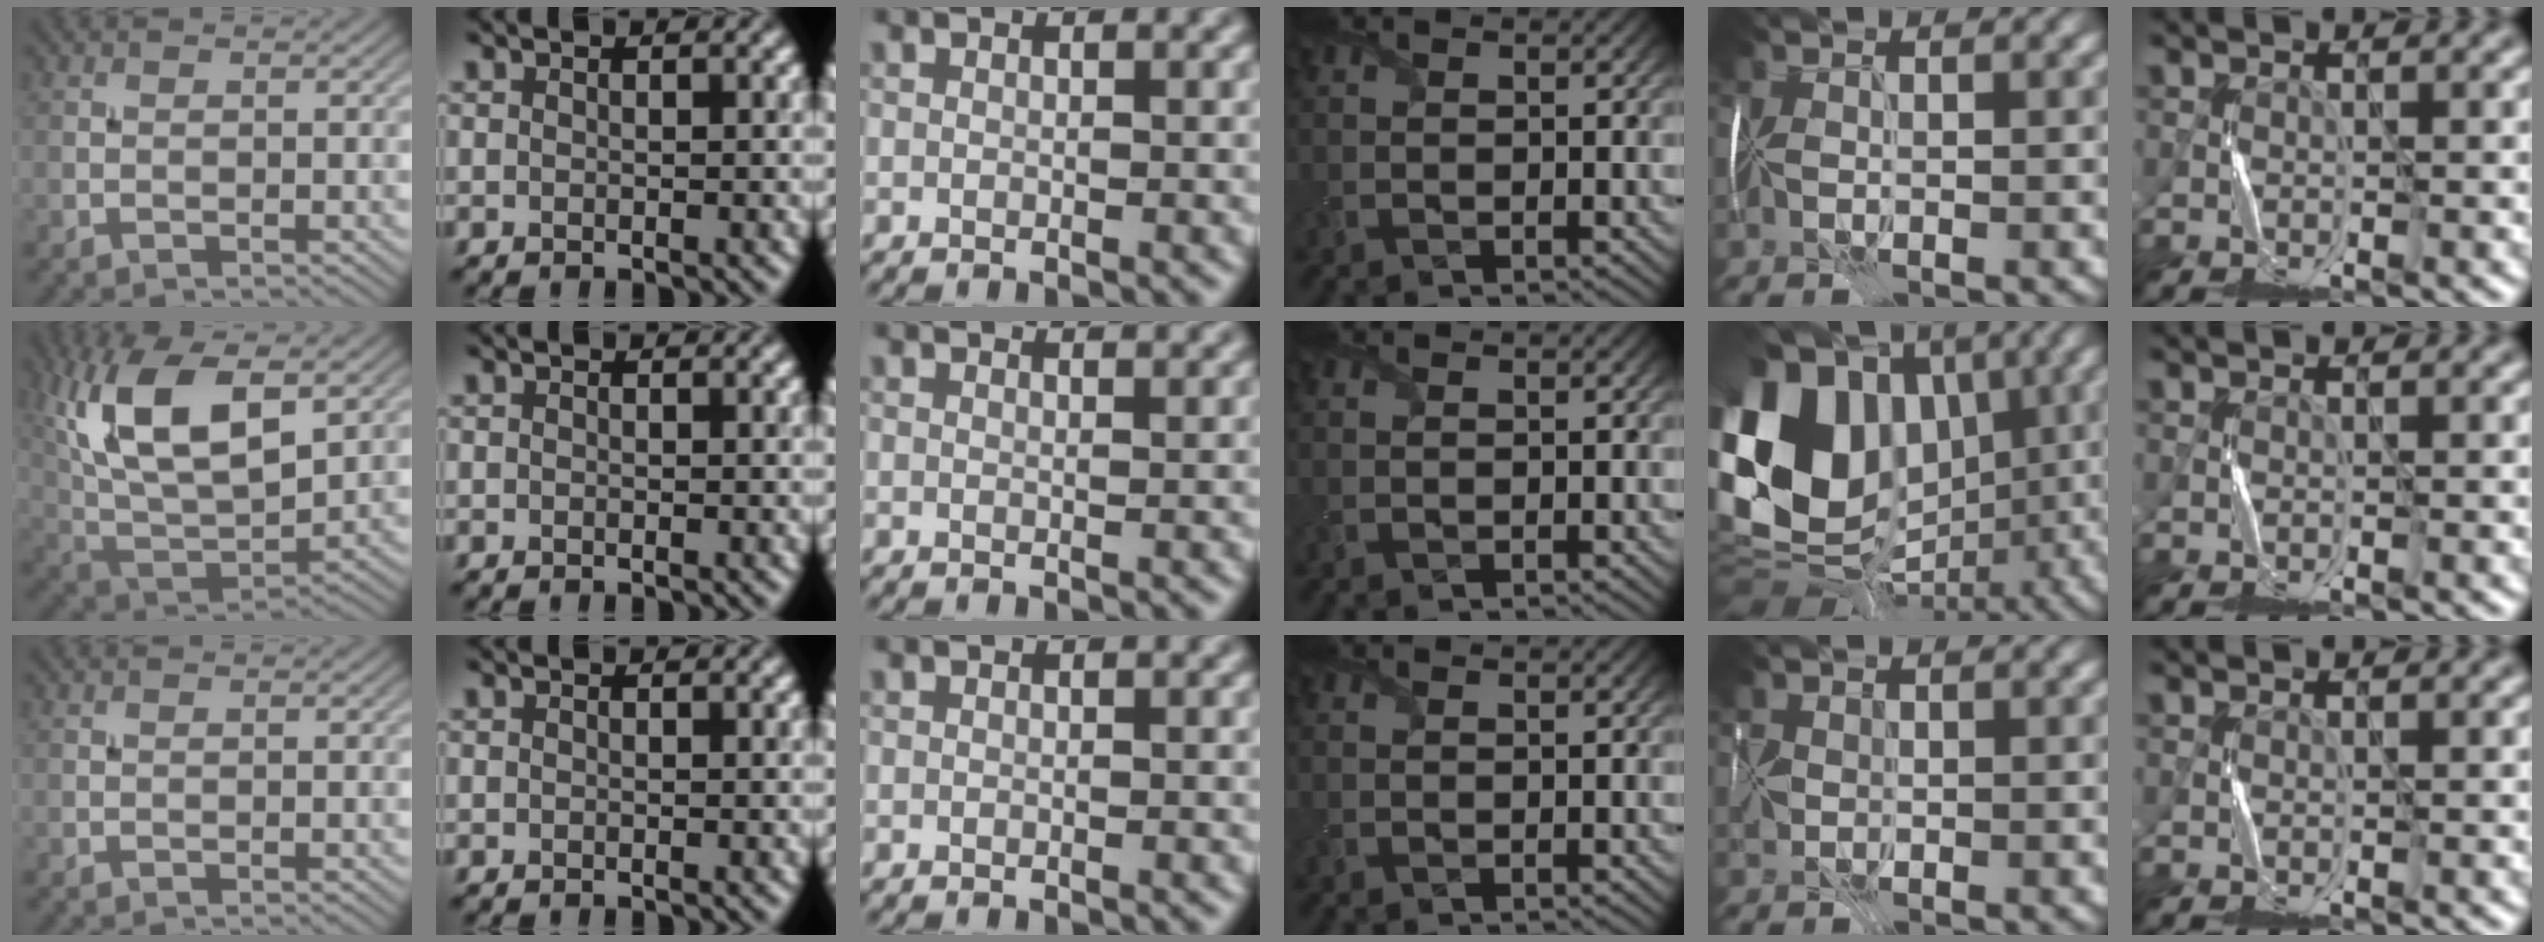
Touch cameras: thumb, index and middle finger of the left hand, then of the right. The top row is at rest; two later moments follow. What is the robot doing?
{"motion": "fold", "object": "handkerchief"}